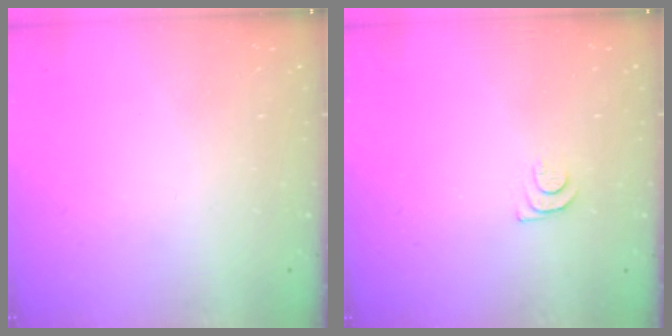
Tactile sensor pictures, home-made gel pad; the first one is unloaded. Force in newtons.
{"total": 5.5, "press": 5.5, "slide": 0.5}